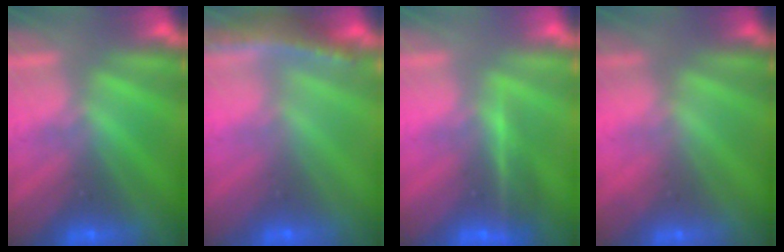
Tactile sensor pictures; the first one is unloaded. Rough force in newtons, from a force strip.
{"total": 8.5}
{"total": 1.7}
{"total": 2.4}